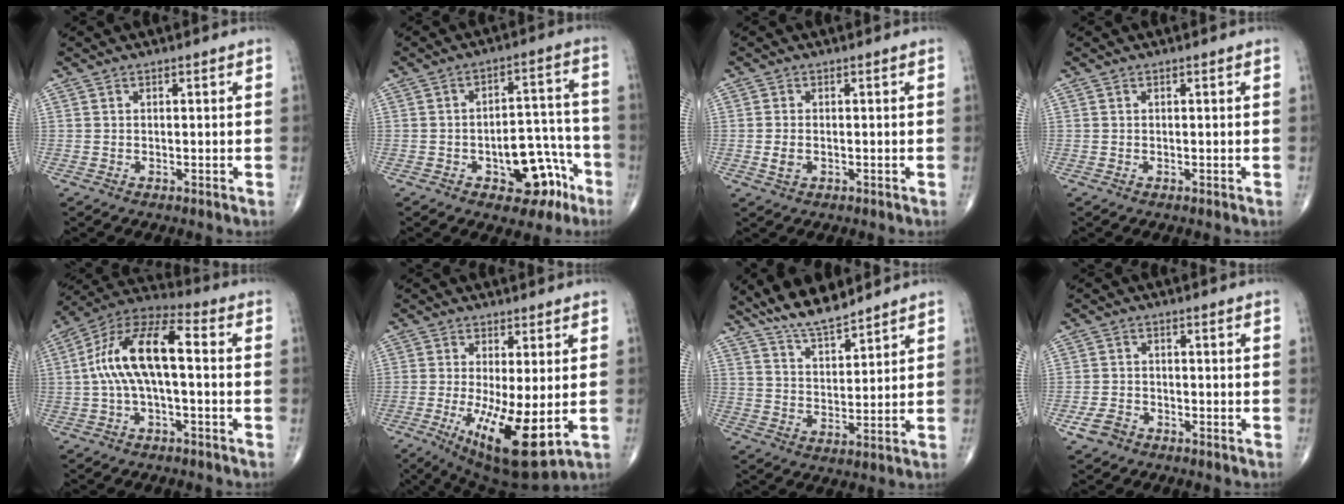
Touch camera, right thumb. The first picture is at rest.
{"total": 12.2, "force": [-5.8, 6.6, 8.5], "torque": [-0.068, 0.056, -0.072]}
{"total": 2.3, "force": [-0.4, 1.4, 1.7], "torque": [-0.036, 0.001, -0.008]}
{"total": 0.0}
{"total": 14.2, "force": [0.1, 5.6, 13.0], "torque": [-0.258, 0.051, -0.006]}
{"total": 13.2, "force": [-2.6, 3.9, 12.3], "torque": [-0.218, -0.029, -0.030]}
{"total": 9.0, "force": [8.0, 1.8, 3.9], "torque": [-0.056, -0.049, 0.151]}
{"total": 3.7, "force": [-2.2, 2.5, 1.6], "torque": [-0.032, 0.012, -0.037]}